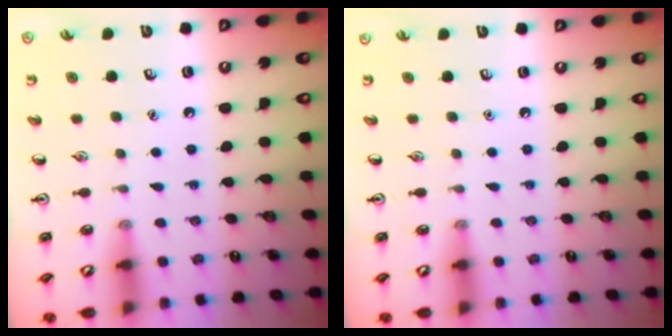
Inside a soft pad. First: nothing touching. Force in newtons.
{"total": 0.0}